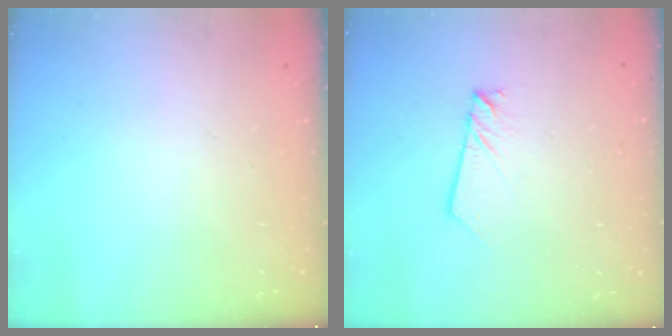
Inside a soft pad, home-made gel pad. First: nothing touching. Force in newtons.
{"total": 2.2, "press": 2.1, "slide": 0.3}